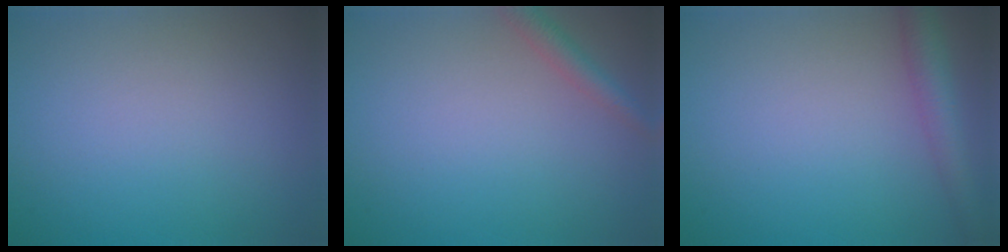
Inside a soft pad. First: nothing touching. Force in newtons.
{"total": 1.8, "press": 1.8, "slide": 0.1}
{"total": 3.1, "press": 3.1, "slide": 0.1}